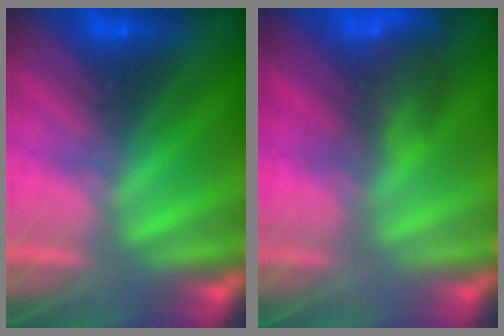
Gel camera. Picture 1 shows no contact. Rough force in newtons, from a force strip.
{"total": 8.8}